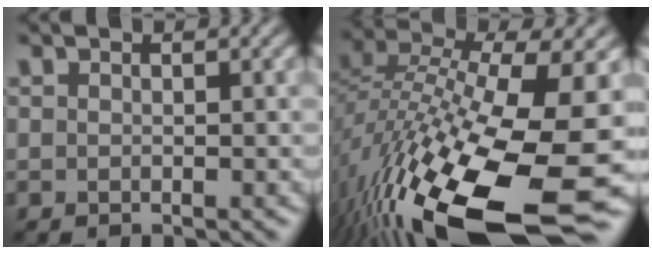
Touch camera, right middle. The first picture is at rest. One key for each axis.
{"total": 17.5, "fx": -7.3, "fy": 6.5, "fz": 14.5, "tx": -0.302, "ty": -0.015, "tz": -0.132}